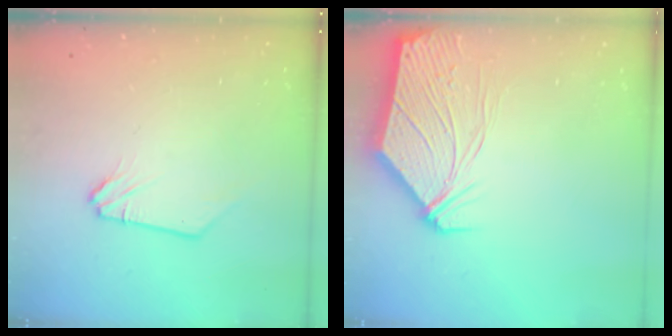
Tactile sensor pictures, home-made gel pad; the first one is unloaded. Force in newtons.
{"total": 11.3, "press": 11.1, "slide": 1.7}